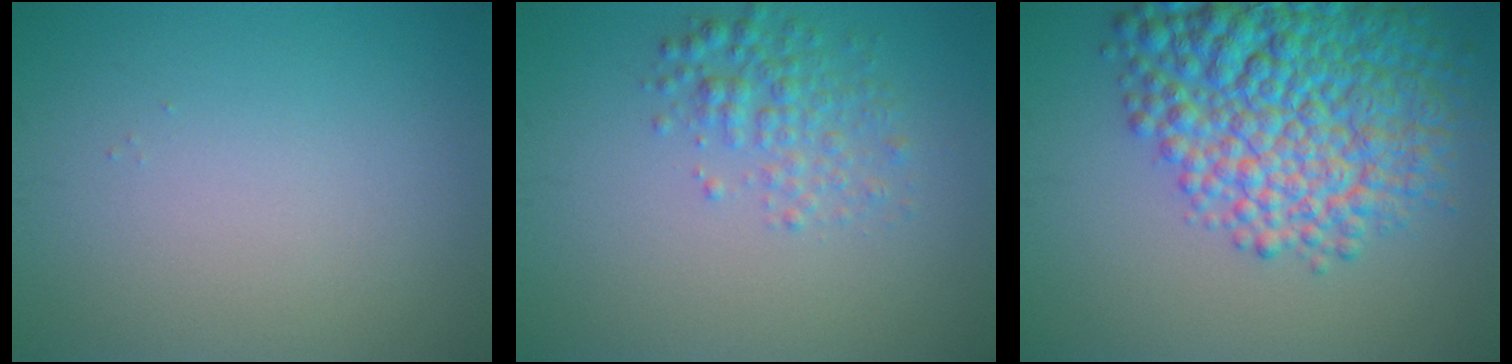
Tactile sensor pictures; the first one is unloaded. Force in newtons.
{"total": 2.7, "press": 2.7, "slide": 0.1}
{"total": 11.3, "press": 11.2, "slide": 0.4}